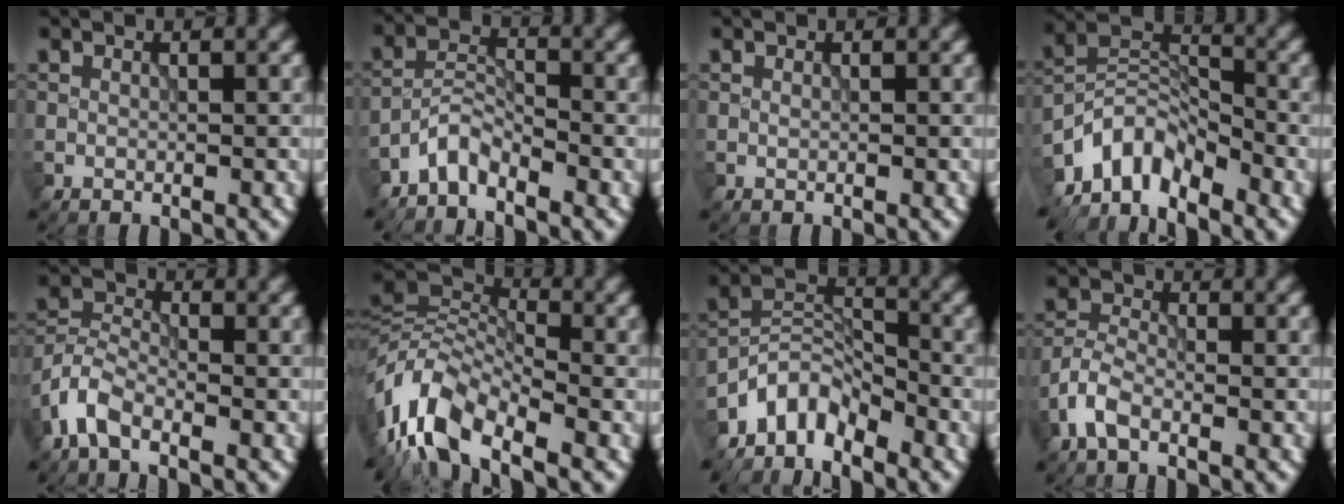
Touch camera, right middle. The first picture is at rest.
{"total": 2.8, "force": [-2.5, 0.8, 1.1], "torque": [-0.019, 0.011, -0.058]}
{"total": 0.0}
{"total": 6.0, "force": [-4.9, 2.6, 2.4], "torque": [-0.030, 0.000, -0.108]}
{"total": 3.8, "force": [-2.6, 1.7, 2.1], "torque": [-0.044, 0.003, -0.067]}
{"total": 9.1, "force": [-4.5, 4.0, 6.9], "torque": [-0.125, 0.013, -0.105]}
{"total": 4.6, "force": [-3.9, 2.0, 1.5], "torque": [-0.015, 0.007, -0.088]}
{"total": 2.9, "force": [-1.8, 1.3, 1.8], "torque": [-0.041, 0.006, -0.050]}